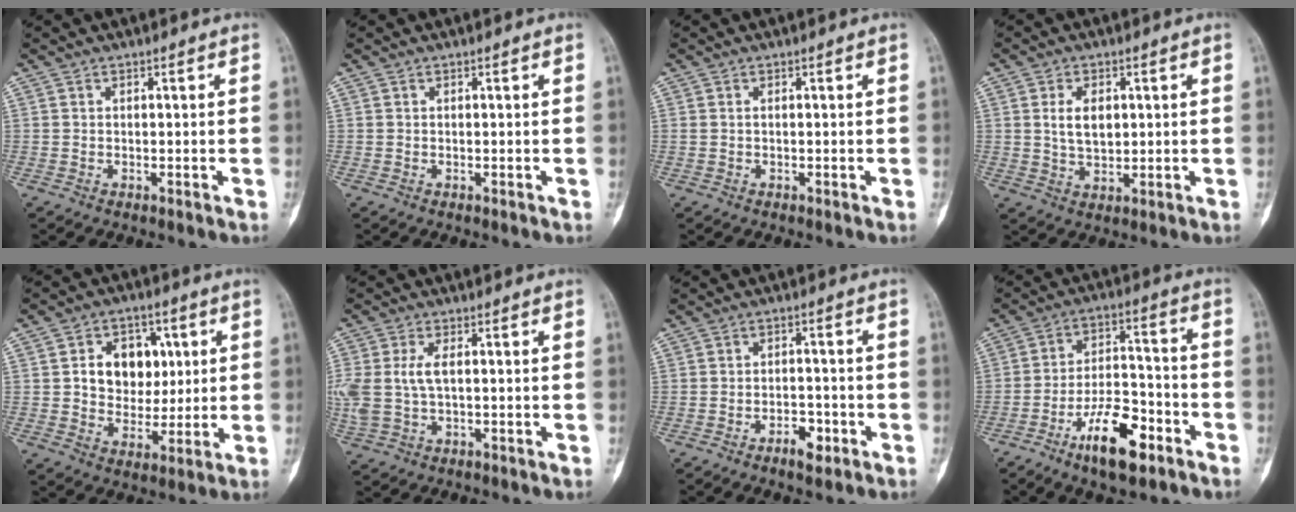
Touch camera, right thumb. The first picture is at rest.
{"total": 0.0}
{"total": 0.6, "force": [0.1, 0.3, 0.5], "torque": [-0.017, 0.004, 0.005]}
{"total": 5.6, "force": [1.2, 3.4, 4.3], "torque": [-0.062, -0.009, 0.024]}
{"total": 11.1, "force": [2.3, 8.8, 6.5], "torque": [-0.046, -0.001, 0.041]}
{"total": 7.2, "force": [0.7, 3.9, 6.0], "torque": [-0.159, 0.008, 0.018]}
{"total": 4.0, "force": [-2.4, 1.8, 2.6], "torque": [-0.032, 0.016, -0.038]}
{"total": 13.1, "force": [-7.5, 5.2, 9.4], "torque": [-0.148, 0.049, -0.126]}